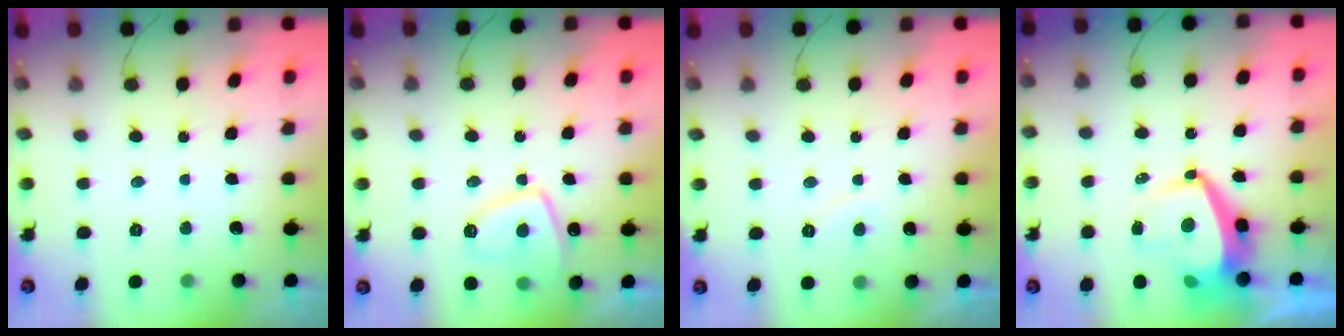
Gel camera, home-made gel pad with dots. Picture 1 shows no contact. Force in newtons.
{"total": 10.0, "press": 9.9, "slide": 1.1}
{"total": 2.3, "press": 2.3, "slide": 0.5}
{"total": 7.6, "press": 7.6, "slide": 1.0}